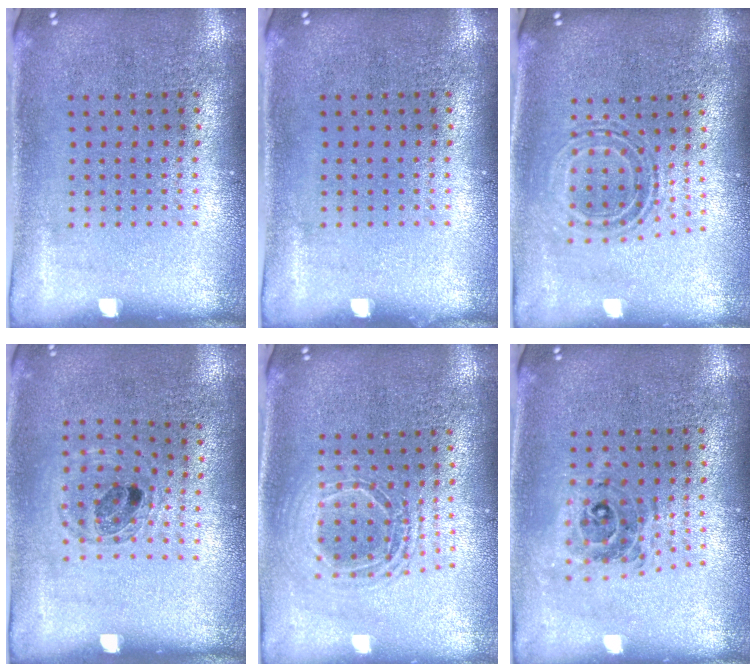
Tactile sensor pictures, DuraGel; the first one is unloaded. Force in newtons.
{"total": 0.0}
{"total": 0.6, "press": 0.5, "slide": 0.3}
{"total": 0.9, "press": 0.9, "slide": 0.1}
{"total": 1.7, "press": 1.4, "slide": 0.9}
{"total": 0.7, "press": 0.7, "slide": 0.1}